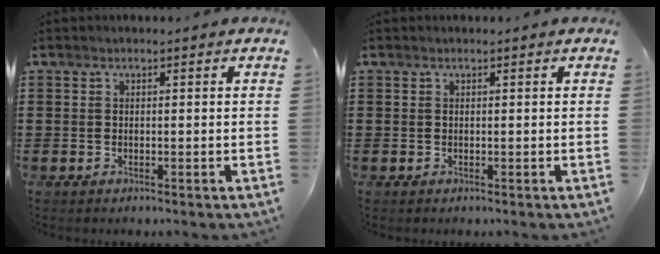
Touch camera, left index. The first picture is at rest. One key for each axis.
{"total": 0.0}